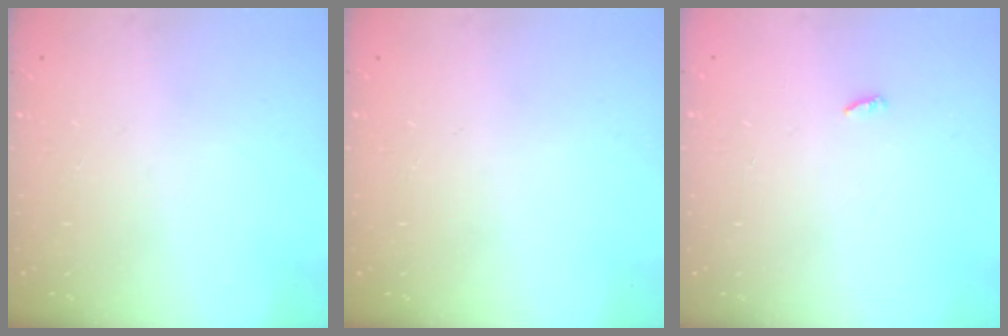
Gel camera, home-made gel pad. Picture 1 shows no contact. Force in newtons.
{"total": 0.0}
{"total": 2.3, "press": 2.3, "slide": 0.2}